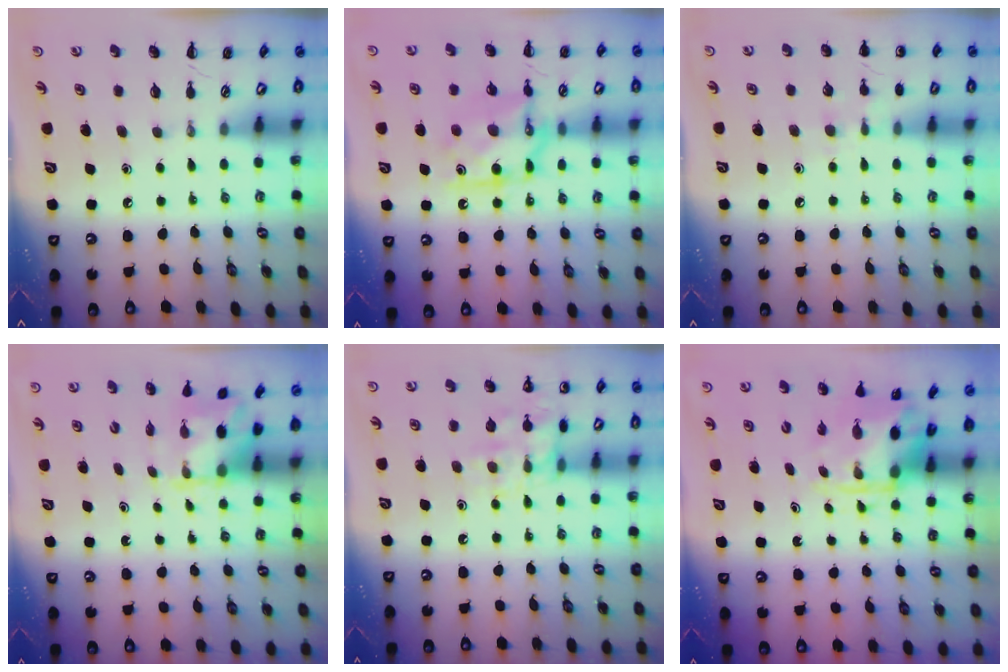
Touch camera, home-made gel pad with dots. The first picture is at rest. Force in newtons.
{"total": 11.9, "press": 11.9, "slide": 0.5}
{"total": 5.9, "press": 5.6, "slide": 1.9}
{"total": 2.0, "press": 1.9, "slide": 0.7}
{"total": 12.8, "press": 12.8, "slide": 1.0}
{"total": 3.8, "press": 3.7, "slide": 0.9}